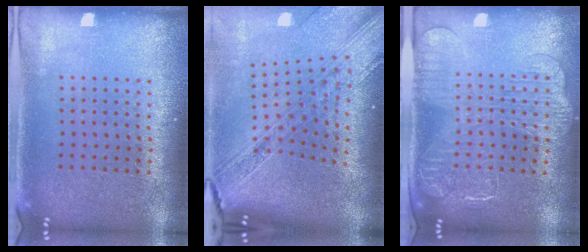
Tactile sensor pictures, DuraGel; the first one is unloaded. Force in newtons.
{"total": 3.2, "press": 2.4, "slide": 2.1}
{"total": 2.3, "press": 2.0, "slide": 1.3}